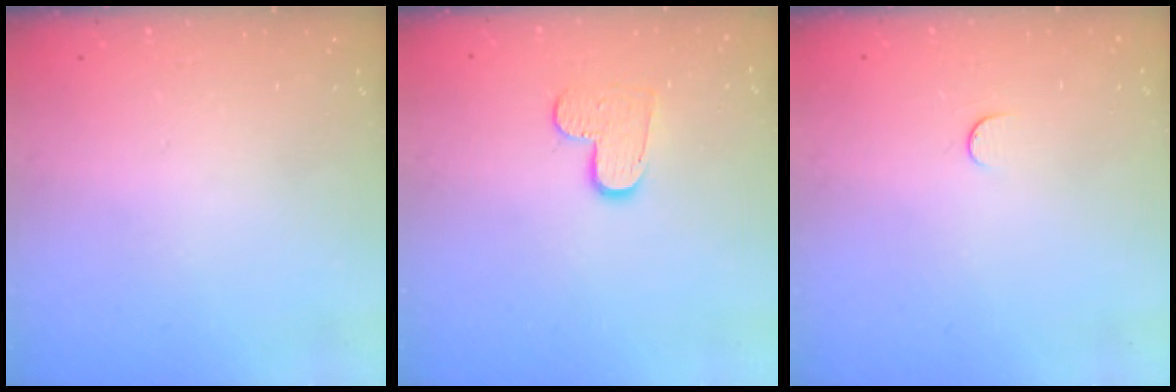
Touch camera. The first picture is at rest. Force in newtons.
{"total": 8.5, "press": 8.4, "slide": 0.6}
{"total": 4.1, "press": 4.1, "slide": 0.5}